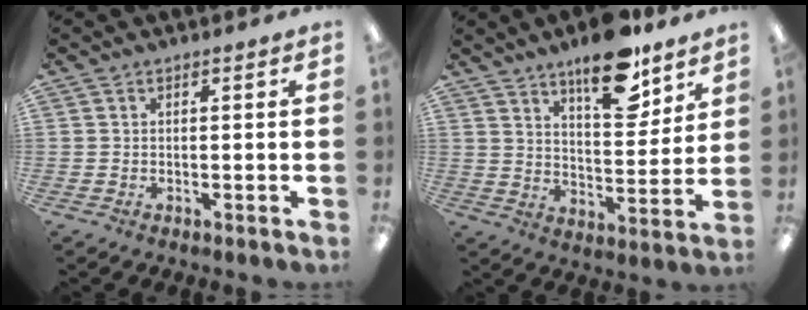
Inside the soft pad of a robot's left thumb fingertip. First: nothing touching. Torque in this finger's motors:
{"motor_torque": [1.74, 1.22, 1.18, -1.05, 0.13]}